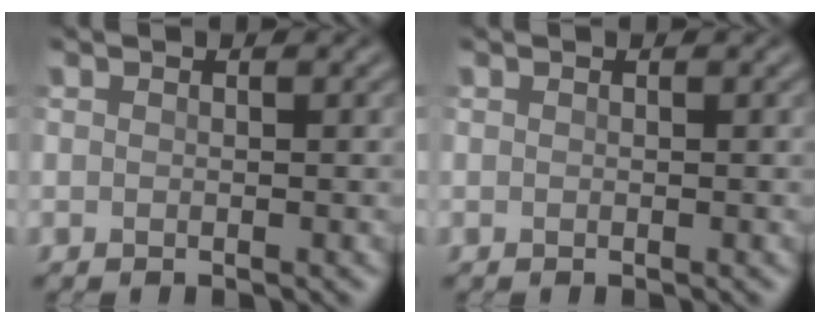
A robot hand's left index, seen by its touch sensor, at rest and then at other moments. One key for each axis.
{"total": 0.0}